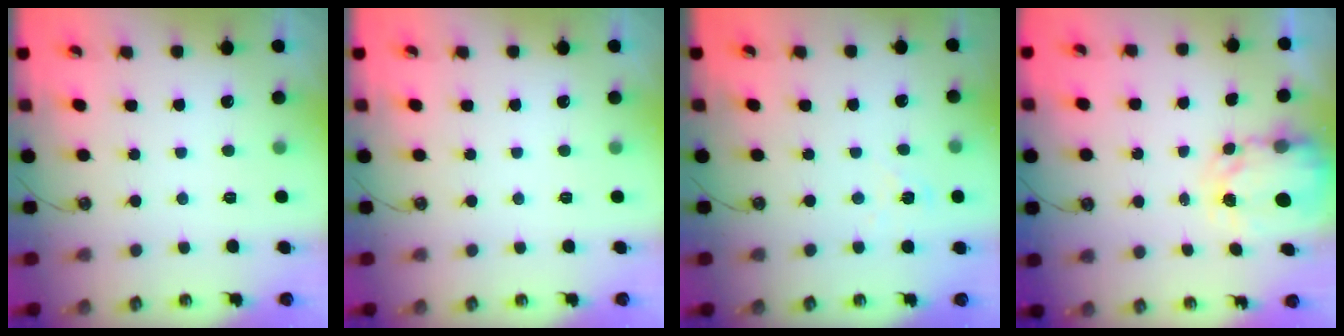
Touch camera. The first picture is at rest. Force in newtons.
{"total": 0.0}
{"total": 6.4, "press": 6.4, "slide": 0.5}
{"total": 4.0, "press": 3.9, "slide": 0.3}